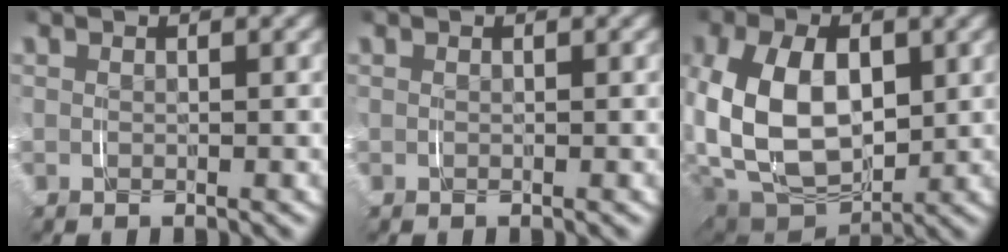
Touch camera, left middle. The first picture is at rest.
{"total": 0.0}
{"total": 12.4, "force": [0.1, 9.1, 8.4], "torque": [-0.190, -0.033, 0.015]}